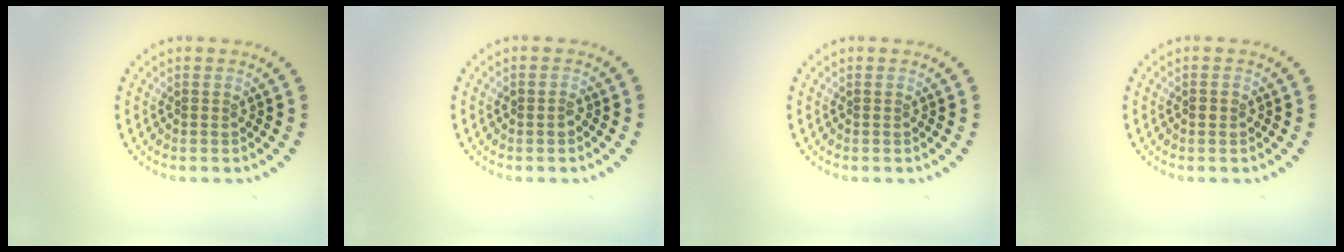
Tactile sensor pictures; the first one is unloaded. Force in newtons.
{"total": 0.8, "press": 0.8, "slide": 0.1}
{"total": 0.0}
{"total": 1.1, "press": 1.1, "slide": 0.1}